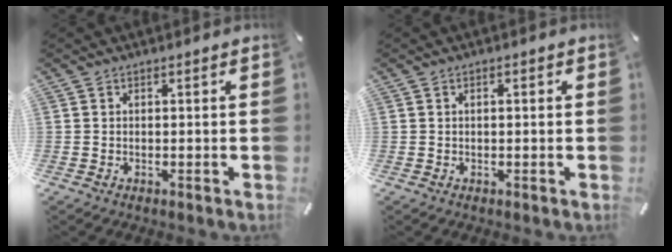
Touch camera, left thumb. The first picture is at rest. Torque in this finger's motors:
{"motor_torque": [-0.13, -0.06, -0.05, -0.01, -0.03]}